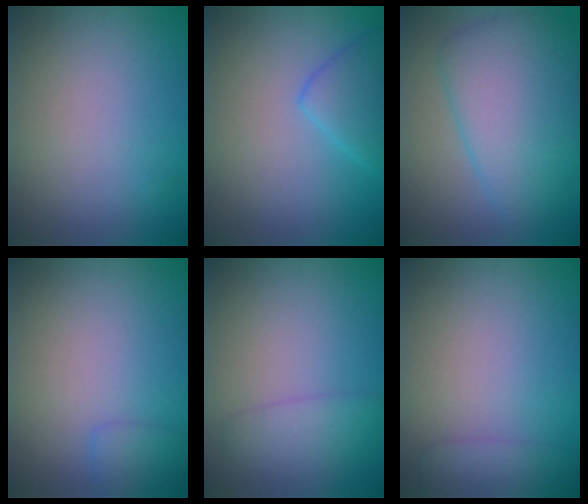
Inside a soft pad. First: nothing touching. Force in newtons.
{"total": 3.2, "press": 3.2, "slide": 0.2}
{"total": 7.5, "press": 7.5, "slide": 0.1}
{"total": 1.3, "press": 1.3, "slide": 0.0}
{"total": 2.7, "press": 2.7, "slide": 0.2}
{"total": 2.4, "press": 2.3, "slide": 0.3}